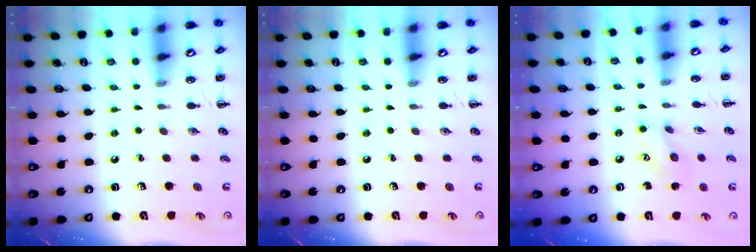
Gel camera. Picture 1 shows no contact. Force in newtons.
{"total": 0.0}
{"total": 7.7, "press": 7.6, "slide": 0.8}